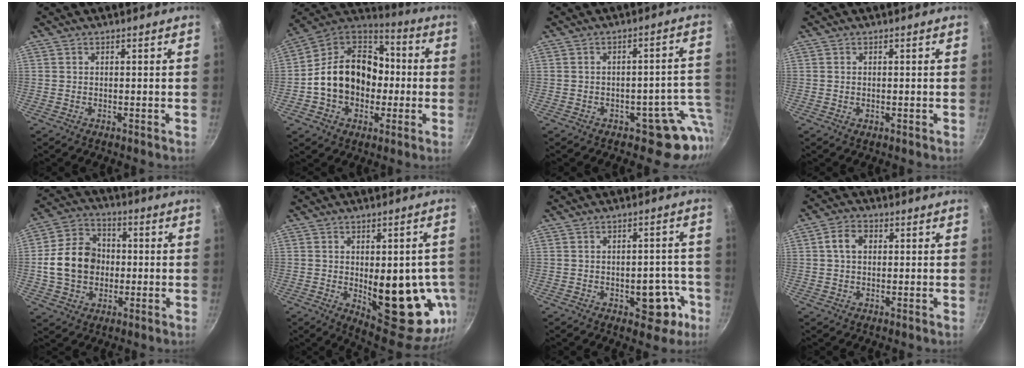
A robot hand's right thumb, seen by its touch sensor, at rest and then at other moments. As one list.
[{"total": 19.6, "force": [-1.6, 15.3, 12.2], "torque": [-0.184, 0.052, -0.035]}, {"total": 8.3, "force": [-3.6, 5.6, 5.0], "torque": [0.017, 0.044, -0.034]}, {"total": 0.6, "force": [0.0, 0.3, 0.5], "torque": [-0.007, 0.000, -0.001]}, {"total": 13.6, "force": [-0.5, 11.0, 8.0], "torque": [-0.116, 0.023, -0.016]}, {"total": 21.3, "force": [-3.3, 9.4, 18.8], "torque": [-0.192, -0.015, -0.023]}, {"total": 8.2, "force": [-3.2, 4.7, 5.8], "torque": [-0.027, 0.027, -0.035]}, {"total": 4.5, "force": [0.8, 3.3, 3.0], "torque": [-0.042, 0.009, 0.008]}]